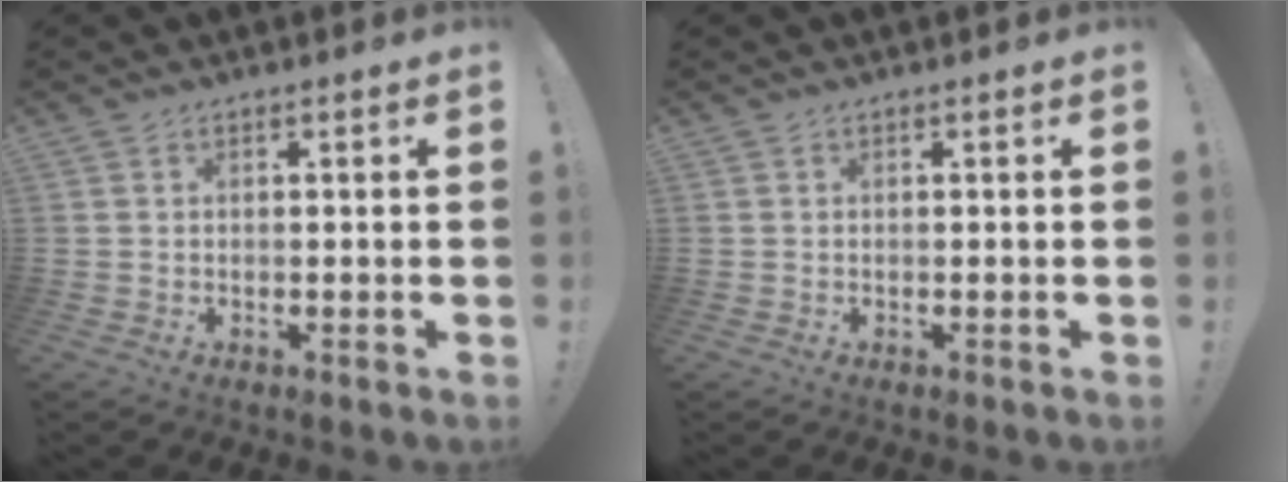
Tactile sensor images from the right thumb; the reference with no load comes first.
{"total": 0.0}